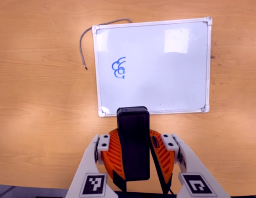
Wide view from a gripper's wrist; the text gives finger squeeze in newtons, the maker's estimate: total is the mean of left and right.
{"total": 9.1, "left": 9.5, "right": 8.7}